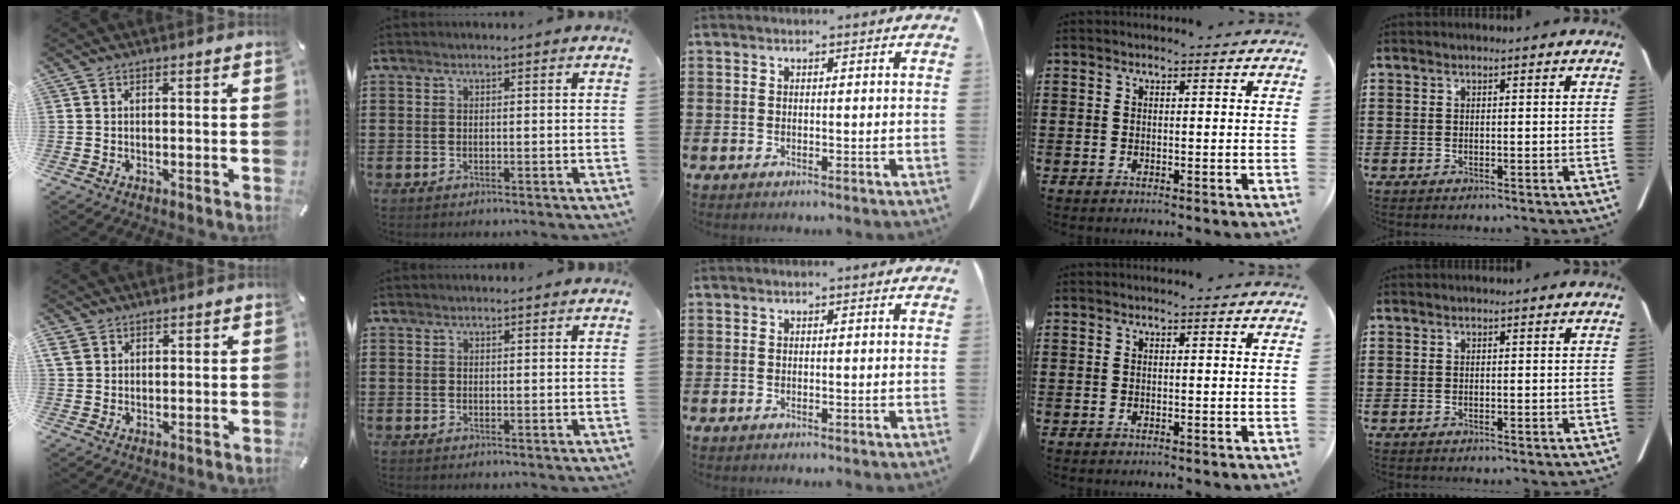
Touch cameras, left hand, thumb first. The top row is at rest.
{"thumb": {"total": 2.9, "force": [1.5, 2.4, 0.8], "torque": [-0.018, 0.003, 0.029]}, "index": {"total": 0.8, "force": [0.7, 0.3, -0.2], "torque": [0.002, 0.001, 0.014]}}